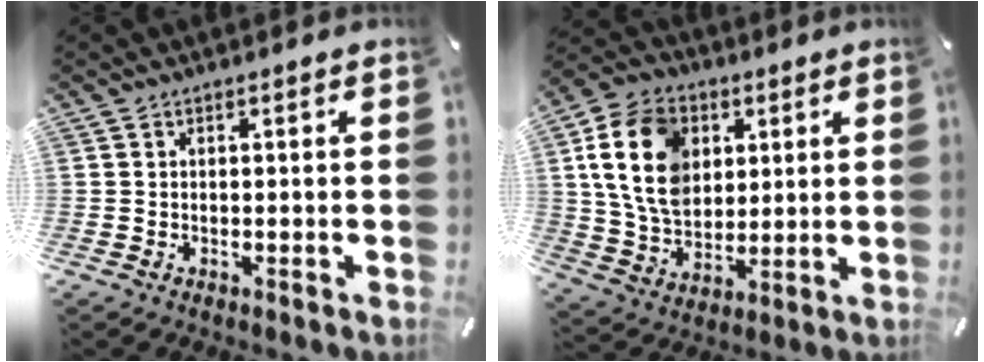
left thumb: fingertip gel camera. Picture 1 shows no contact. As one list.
[{"total": 16.1, "force": [4.2, 12.4, 9.4], "torque": [-0.190, 0.004, 0.076]}]